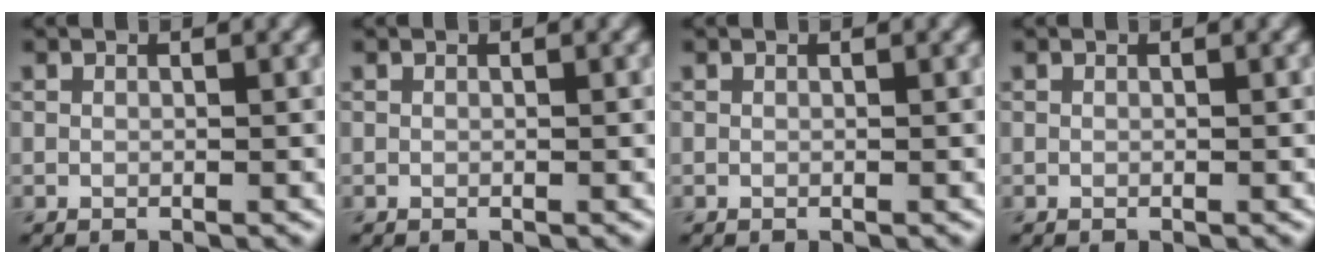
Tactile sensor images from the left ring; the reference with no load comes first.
{"total": 0.0}
{"total": 0.0}
{"total": 0.0}